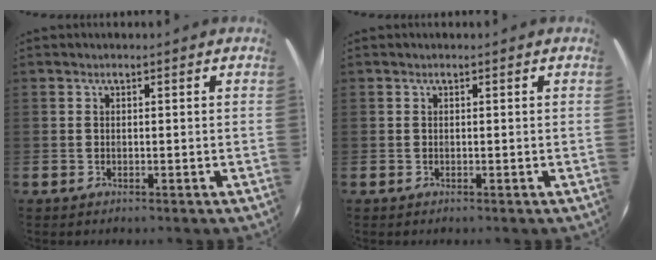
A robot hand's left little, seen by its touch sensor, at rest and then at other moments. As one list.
[{"total": 0.0}]